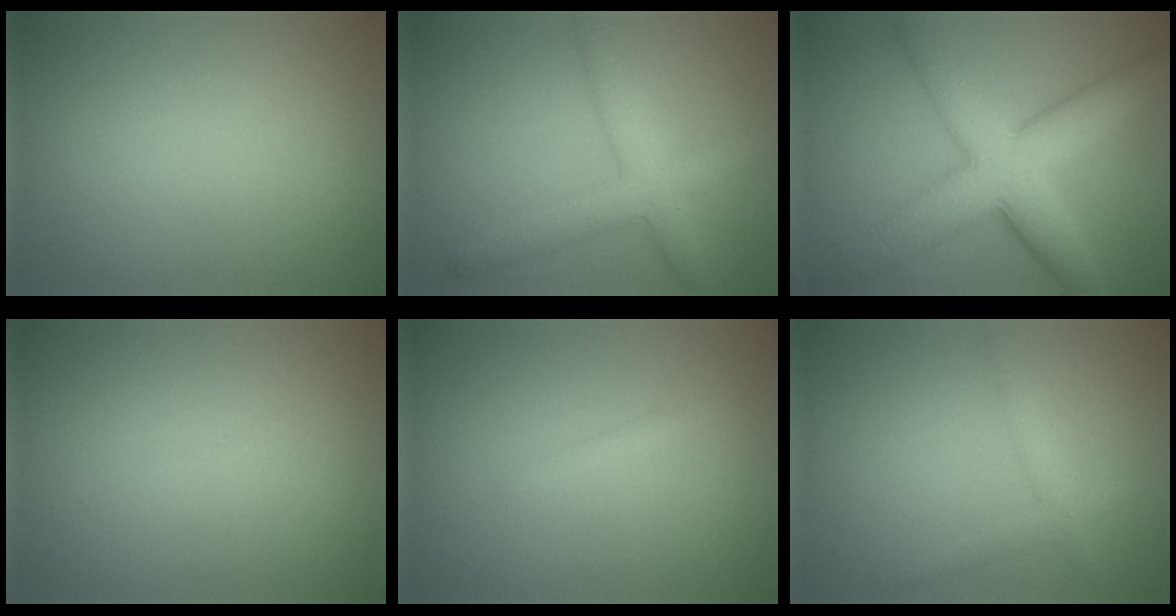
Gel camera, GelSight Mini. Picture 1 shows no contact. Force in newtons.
{"total": 4.8, "press": 4.8, "slide": 0.1}
{"total": 9.4, "press": 9.4, "slide": 0.1}
{"total": 0.0}
{"total": 0.7, "press": 0.7, "slide": 0.1}
{"total": 2.0, "press": 2.0, "slide": 0.1}